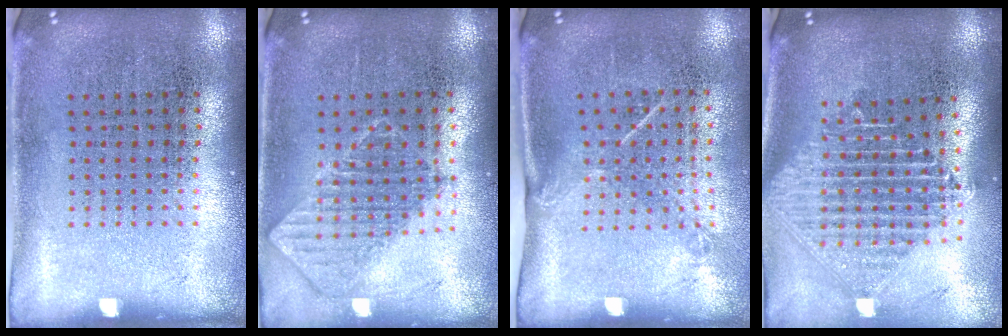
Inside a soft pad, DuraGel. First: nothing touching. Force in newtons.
{"total": 0.8, "press": 0.8, "slide": 0.0}
{"total": 1.5, "press": 1.0, "slide": 1.1}
{"total": 2.3, "press": 1.8, "slide": 1.4}